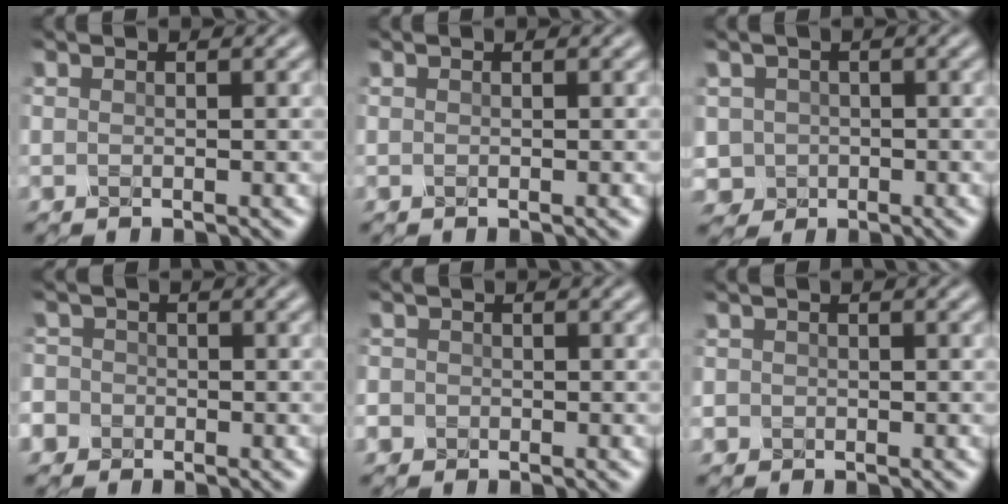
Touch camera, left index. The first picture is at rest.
{"total": 0.0}
{"total": 2.3, "force": [-0.3, 2.2, 0.1], "torque": [0.006, 0.000, -0.004]}
{"total": 4.1, "force": [-2.1, 3.5, 0.8], "torque": [-0.007, -0.003, -0.053]}
{"total": 1.8, "force": [-0.7, 1.6, 0.4], "torque": [-0.001, 0.001, -0.014]}
{"total": 0.9, "force": [-0.3, 0.9, 0.1], "torque": [0.005, -0.006, -0.007]}